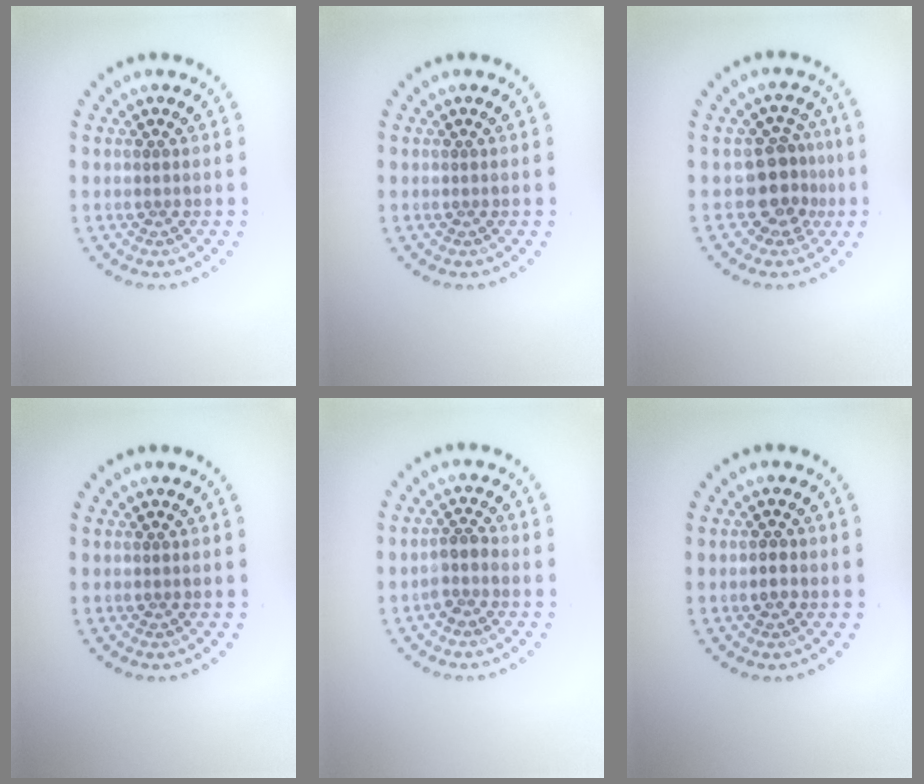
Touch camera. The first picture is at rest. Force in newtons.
{"total": 0.0}
{"total": 3.5, "press": 2.9, "slide": 2.0}
{"total": 0.0}
{"total": 1.8, "press": 1.5, "slide": 1.0}
{"total": 1.2, "press": 1.2, "slide": 0.3}